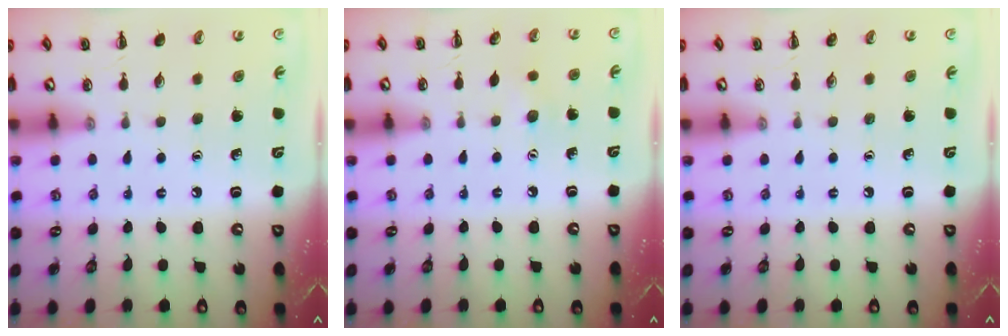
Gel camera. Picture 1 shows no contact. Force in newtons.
{"total": 2.9, "press": 2.8, "slide": 0.7}
{"total": 0.0}